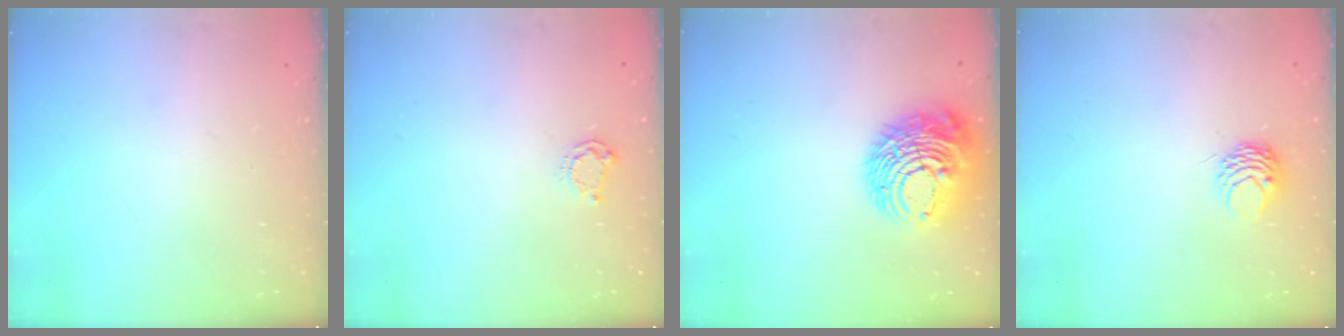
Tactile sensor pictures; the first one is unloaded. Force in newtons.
{"total": 3.3, "press": 3.2, "slide": 0.4}
{"total": 13.5, "press": 13.4, "slide": 1.3}
{"total": 4.2, "press": 4.2, "slide": 0.5}